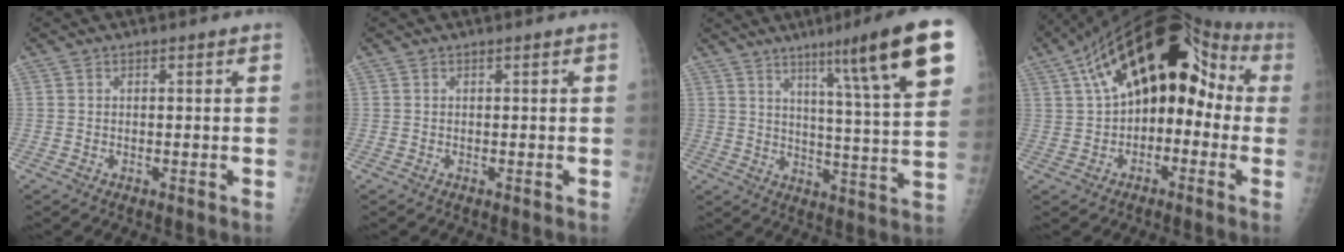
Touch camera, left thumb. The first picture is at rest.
{"total": 0.0}
{"total": 19.6, "force": [10.3, 1.5, 16.5], "torque": [-0.214, -0.037, 0.146]}
{"total": 20.4, "force": [2.2, 11.6, 16.6], "torque": [-0.229, 0.054, 0.022]}